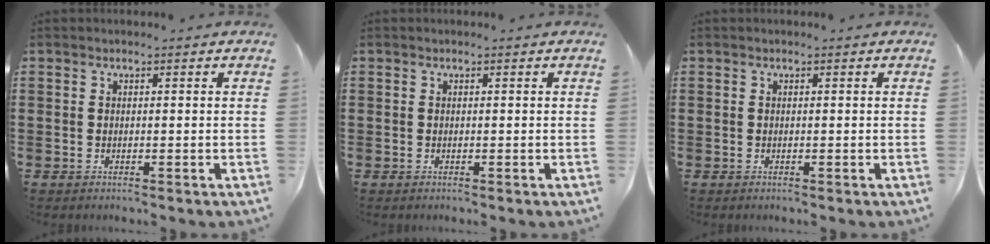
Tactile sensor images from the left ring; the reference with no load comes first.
{"total": 0.0}
{"total": 0.0}